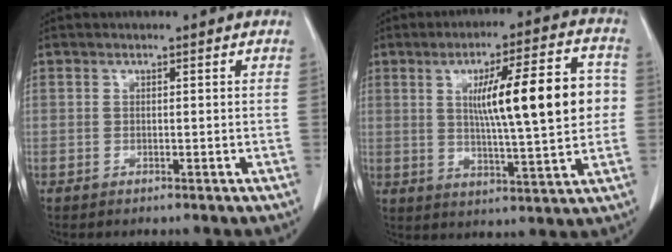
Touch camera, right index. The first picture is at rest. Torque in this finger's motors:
{"motor_torque": [1.27, 0.86, 0.48, 0.16]}